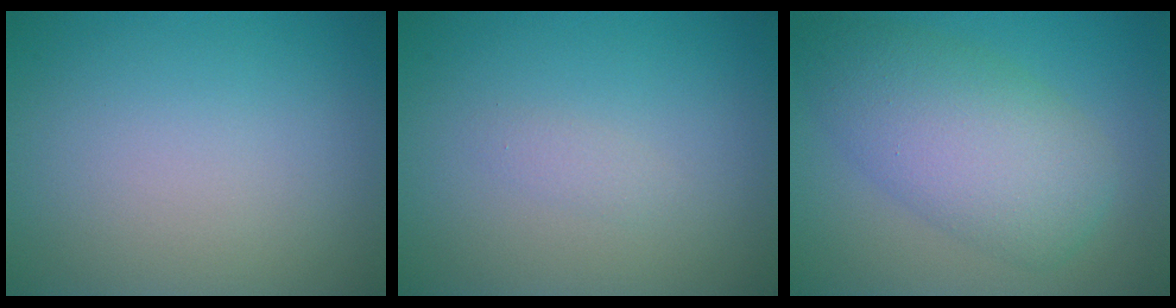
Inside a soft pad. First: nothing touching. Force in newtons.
{"total": 0.7, "press": 0.7, "slide": 0.0}
{"total": 7.1, "press": 7.1, "slide": 0.3}